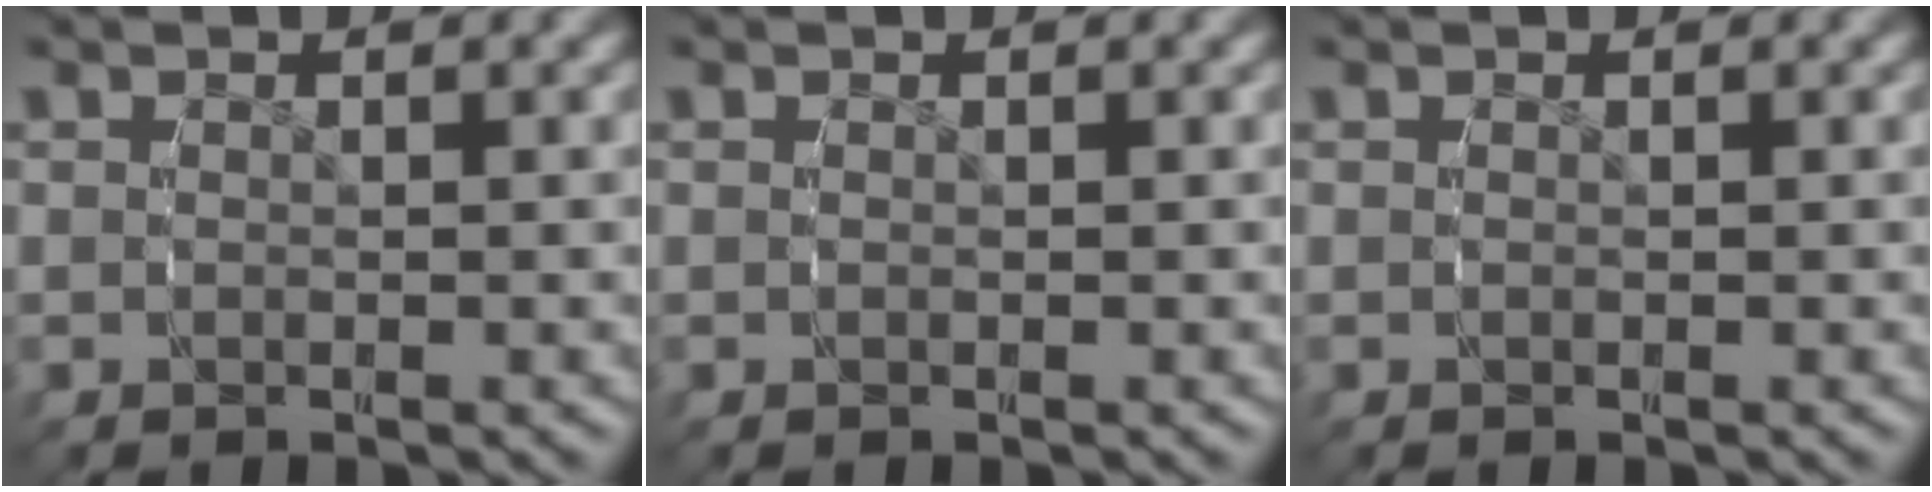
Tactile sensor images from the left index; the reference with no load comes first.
{"total": 0.0}
{"total": 0.0}